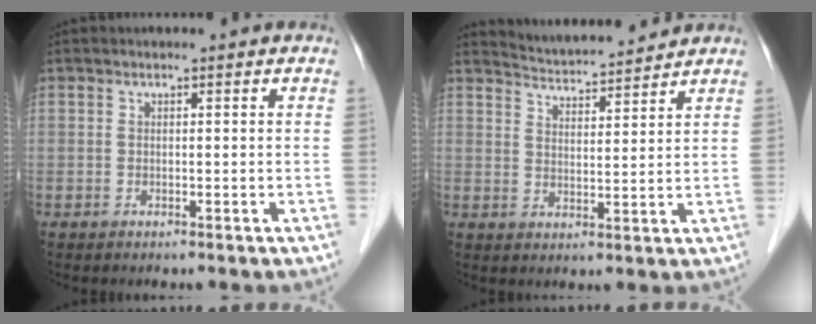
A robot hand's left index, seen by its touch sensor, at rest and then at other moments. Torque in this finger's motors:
{"motor_torque": [-0.01, -0.28, 0.00, 0.00]}